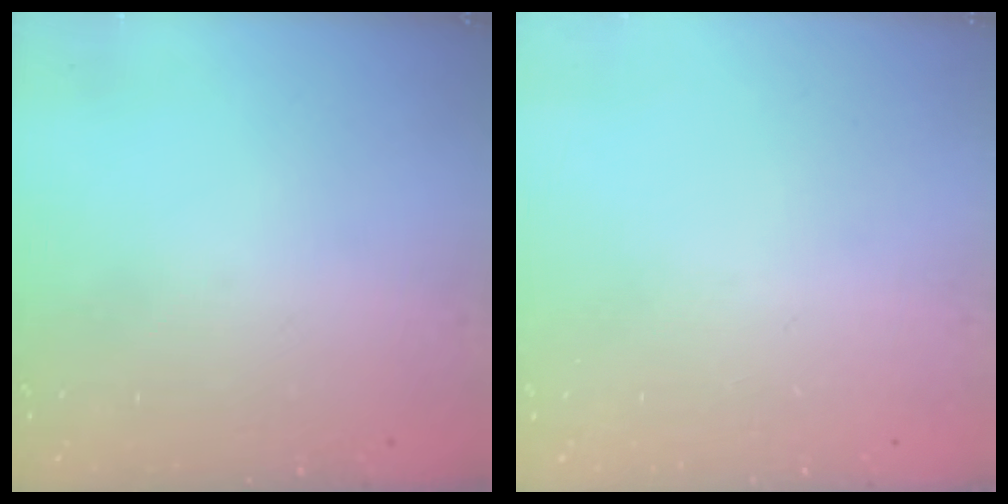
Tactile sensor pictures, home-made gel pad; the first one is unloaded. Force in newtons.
{"total": 0.0}